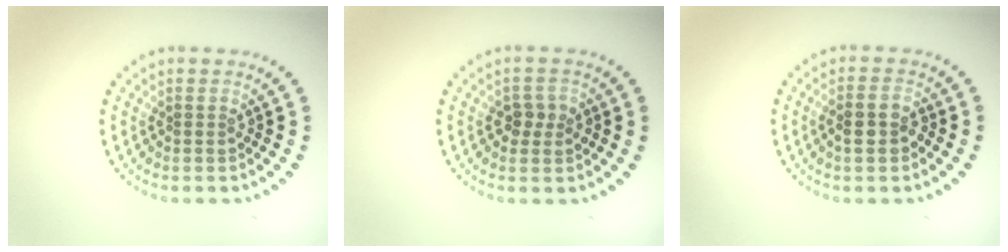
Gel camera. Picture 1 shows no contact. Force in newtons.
{"total": 1.8, "press": 1.7, "slide": 0.2}
{"total": 2.2, "press": 2.1, "slide": 0.5}